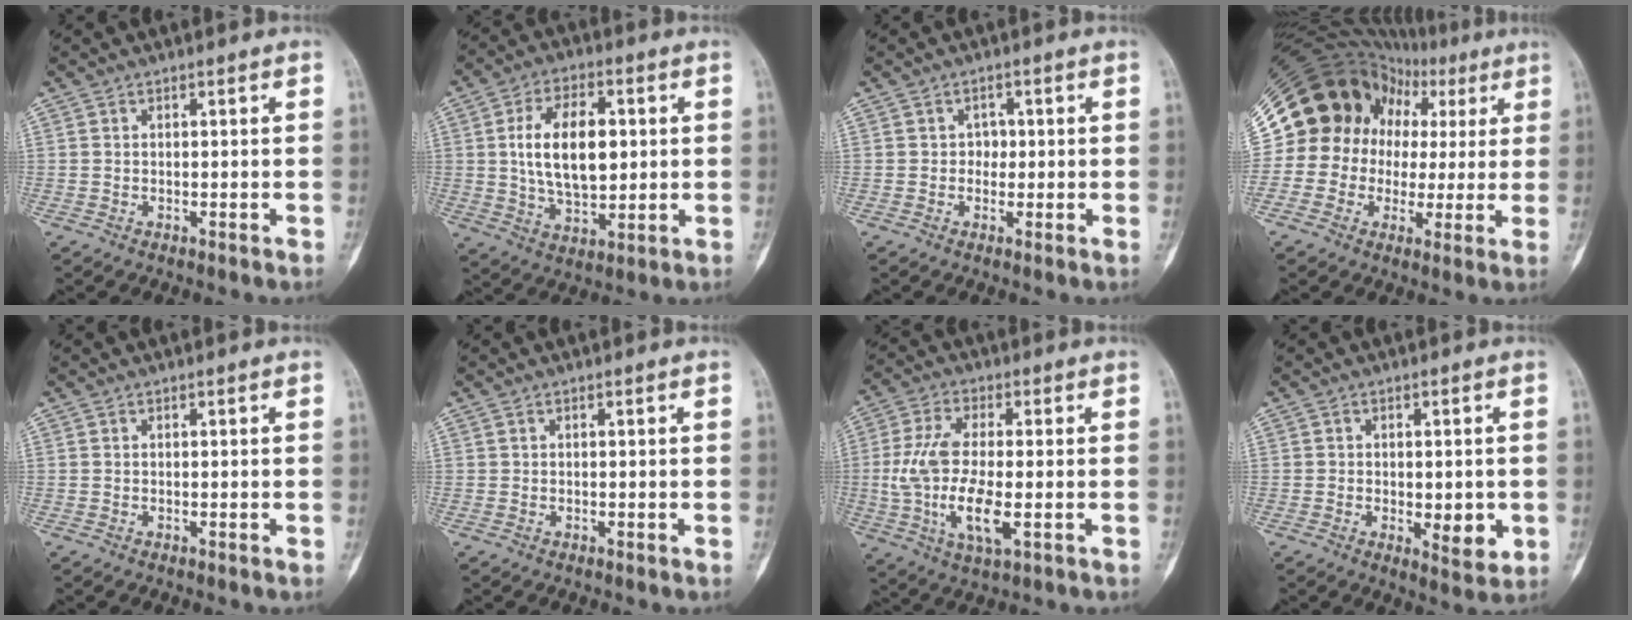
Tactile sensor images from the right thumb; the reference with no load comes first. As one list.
[{"total": 13.8, "force": [1.8, 7.7, 11.3], "torque": [-0.178, -0.003, 0.034]}, {"total": 1.9, "force": [0.1, 1.6, 1.0], "torque": [0.001, 0.005, -0.006]}, {"total": 24.9, "force": [4.1, 21.6, 11.8], "torque": [-0.211, 0.094, 0.077]}, {"total": 0.0}, {"total": 0.0}, {"total": 13.3, "force": [-1.7, 5.0, 12.2], "torque": [-0.269, -0.002, -0.033]}, {"total": 6.0, "force": [-1.1, 3.0, 5.1], "torque": [-0.060, -0.009, -0.011]}]